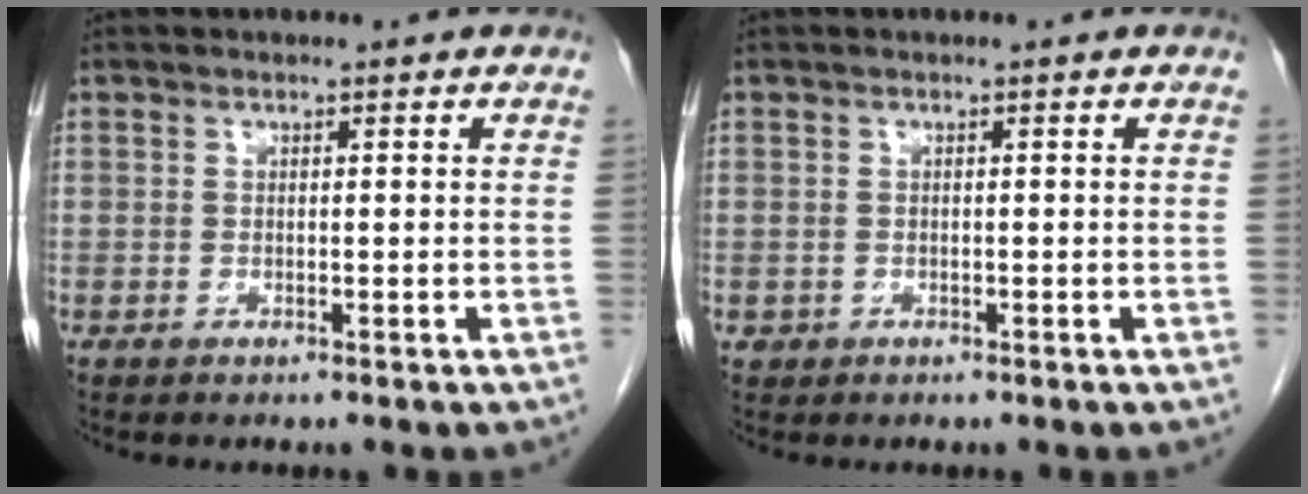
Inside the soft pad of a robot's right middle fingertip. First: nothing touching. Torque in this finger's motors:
{"motor_torque": [0.17, -0.28, 0.09, 0.01]}